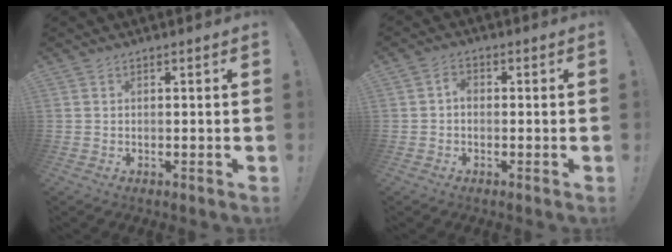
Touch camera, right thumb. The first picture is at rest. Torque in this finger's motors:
{"motor_torque": [0.23, -0.17, -0.14, 0.29, 0.12]}